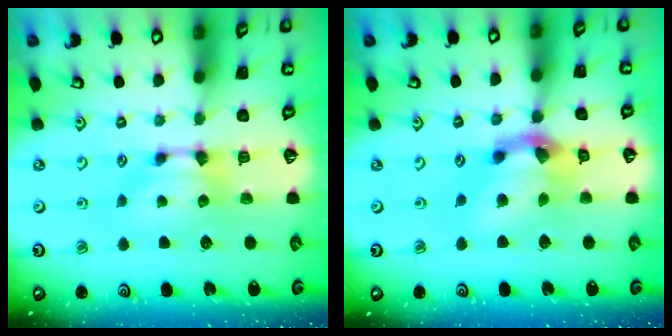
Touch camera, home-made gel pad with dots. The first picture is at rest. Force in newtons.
{"total": 7.2, "press": 6.8, "slide": 2.4}